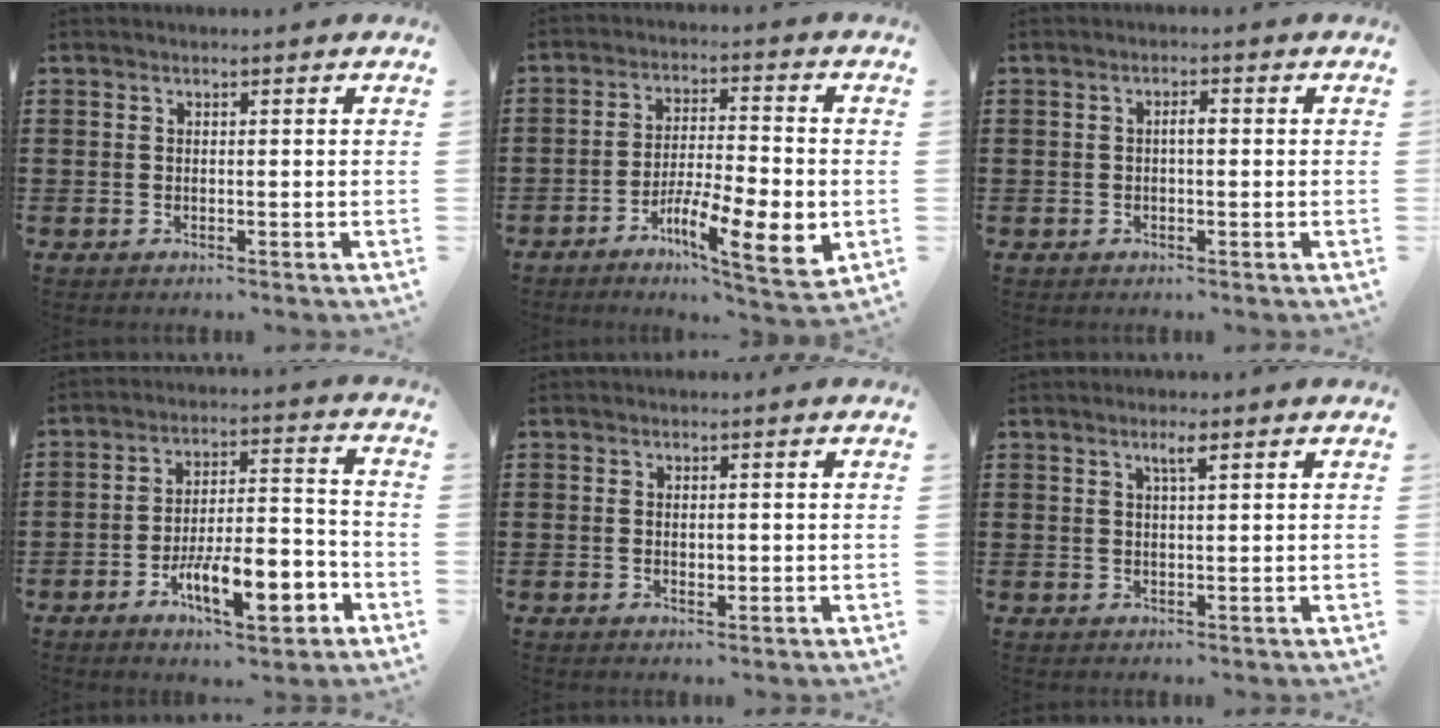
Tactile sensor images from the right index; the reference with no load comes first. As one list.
[{"total": 10.4, "force": [-4.3, 2.2, 9.2], "torque": [-0.161, -0.001, -0.073]}, {"total": 1.7, "force": [-0.1, 0.5, 1.6], "torque": [-0.030, 0.002, -0.003]}, {"total": 11.8, "force": [-5.5, 4.2, 9.5], "torque": [-0.160, 0.010, -0.095]}, {"total": 1.5, "force": [-0.1, 0.7, 1.3], "torque": [-0.024, 0.004, -0.002]}, {"total": 2.1, "force": [1.1, 0.3, 1.8], "torque": [-0.038, 0.003, 0.017]}]